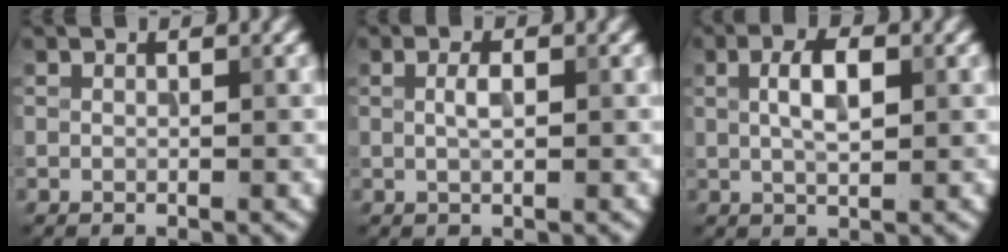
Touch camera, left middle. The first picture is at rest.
{"total": 1.3, "force": [0.2, 0.4, 1.3], "torque": [-0.026, 0.003, 0.002]}
{"total": 3.4, "force": [0.7, 1.4, 3.0], "torque": [-0.061, 0.005, 0.012]}